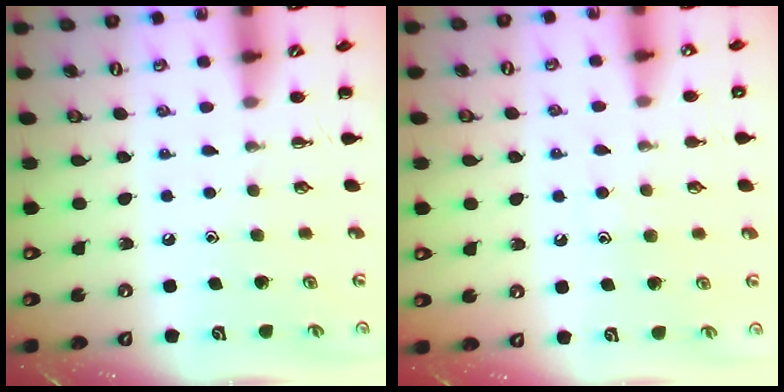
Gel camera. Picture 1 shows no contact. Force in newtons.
{"total": 6.5, "press": 6.4, "slide": 1.1}